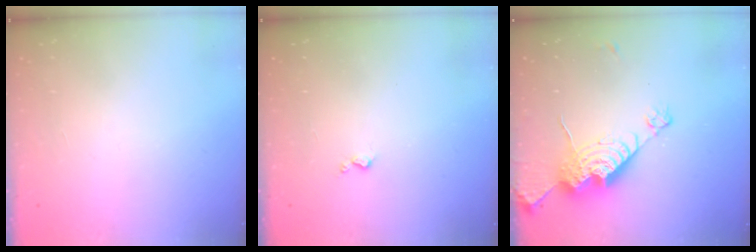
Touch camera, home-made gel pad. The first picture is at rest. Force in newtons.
{"total": 3.5, "press": 3.5, "slide": 0.6}
{"total": 15.9, "press": 15.9, "slide": 1.3}